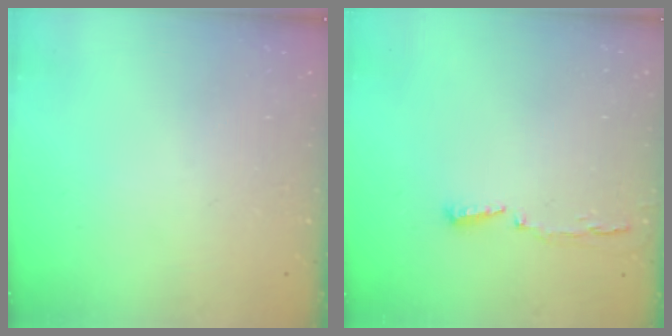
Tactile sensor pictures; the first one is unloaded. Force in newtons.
{"total": 4.1, "press": 4.0, "slide": 1.1}